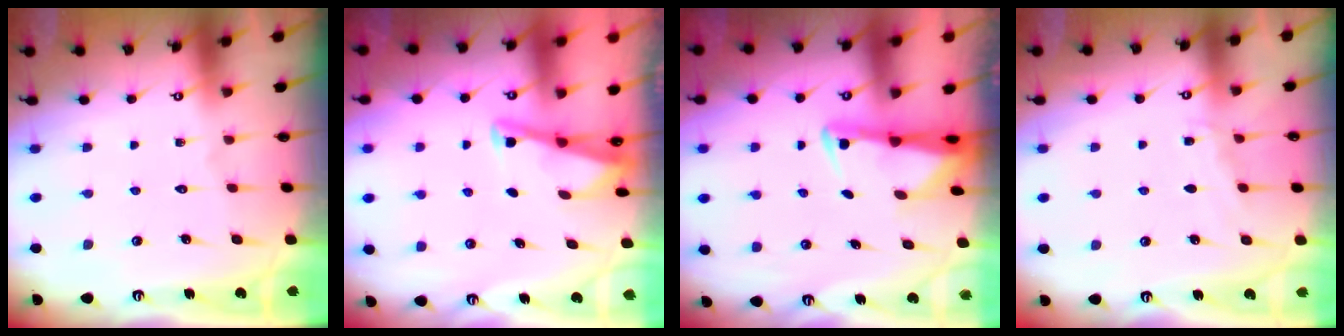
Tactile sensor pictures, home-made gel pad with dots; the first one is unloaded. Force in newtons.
{"total": 2.9, "press": 2.9, "slide": 0.4}
{"total": 3.0, "press": 2.9, "slide": 0.5}
{"total": 4.5, "press": 4.5, "slide": 0.5}